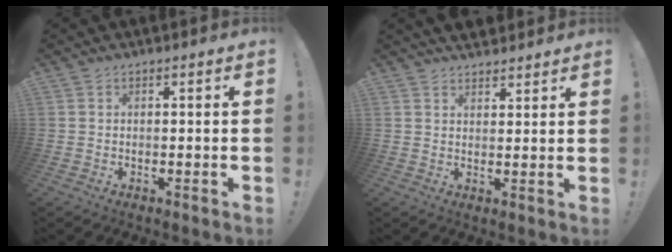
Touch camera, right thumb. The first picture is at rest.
{"total": 3.4, "force": [3.0, 1.6, 0.3], "torque": [0.002, -0.020, 0.056]}